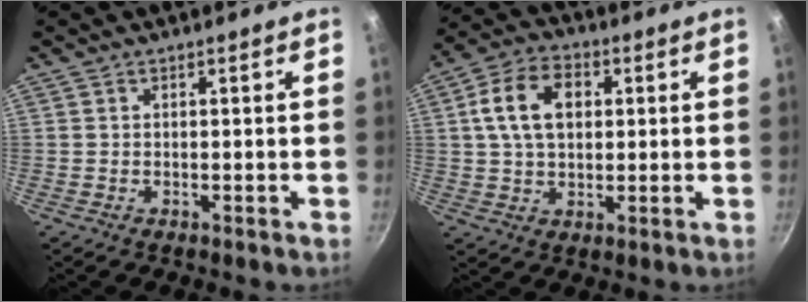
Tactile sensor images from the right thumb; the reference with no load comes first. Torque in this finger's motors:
{"motor_torque": [0.35, 2.68, 1.27, -0.15, 0.18]}